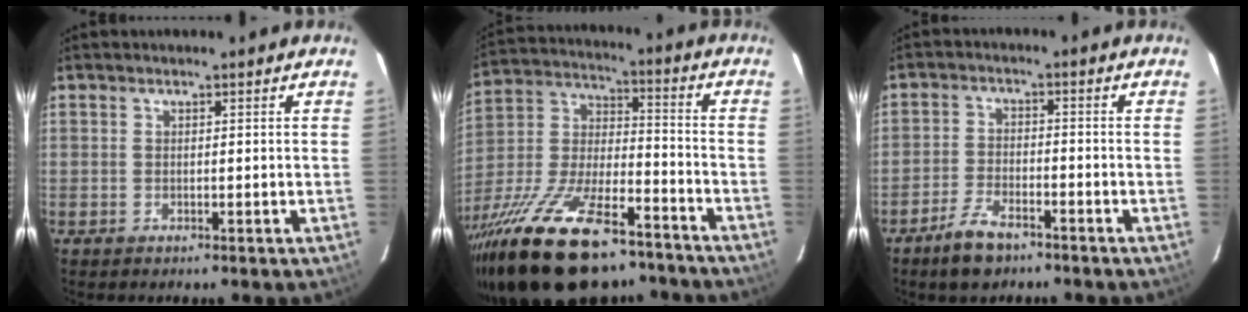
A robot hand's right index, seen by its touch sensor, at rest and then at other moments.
{"total": 29.8, "force": [-21.0, 11.2, 18.0], "torque": [-0.354, -0.031, -0.333]}
{"total": 6.3, "force": [-4.6, 2.6, 3.5], "torque": [-0.088, 0.000, -0.084]}